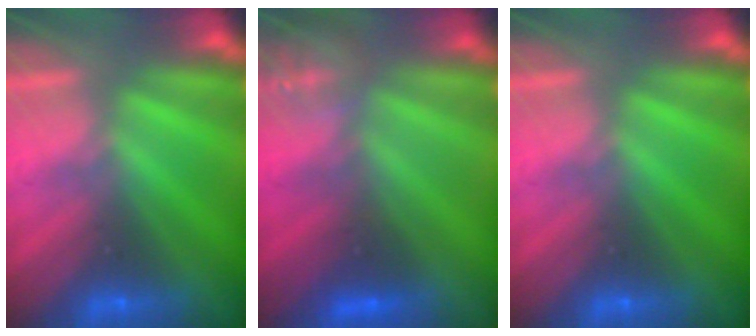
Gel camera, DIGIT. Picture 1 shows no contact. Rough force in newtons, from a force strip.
{"total": 3.0}
{"total": 0.0}